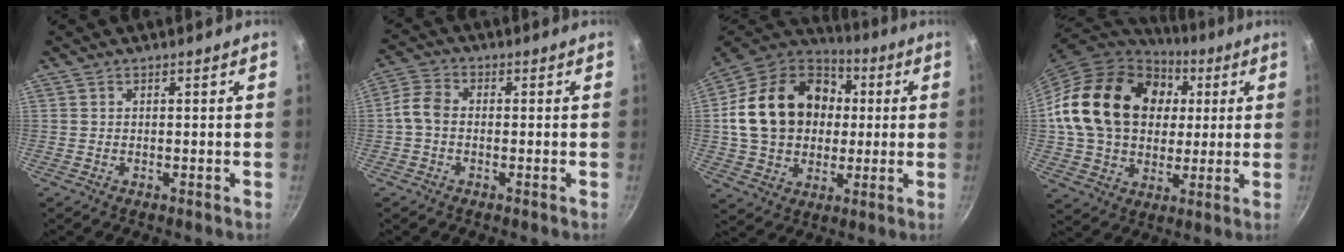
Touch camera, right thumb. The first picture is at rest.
{"total": 4.2, "force": [-0.8, 3.0, 2.7], "torque": [-0.061, 0.021, -0.030]}
{"total": 23.1, "force": [2.4, 18.1, 14.1], "torque": [-0.222, 0.034, 0.041]}
{"total": 23.5, "force": [4.4, 18.1, 14.3], "torque": [-0.224, 0.020, 0.078]}